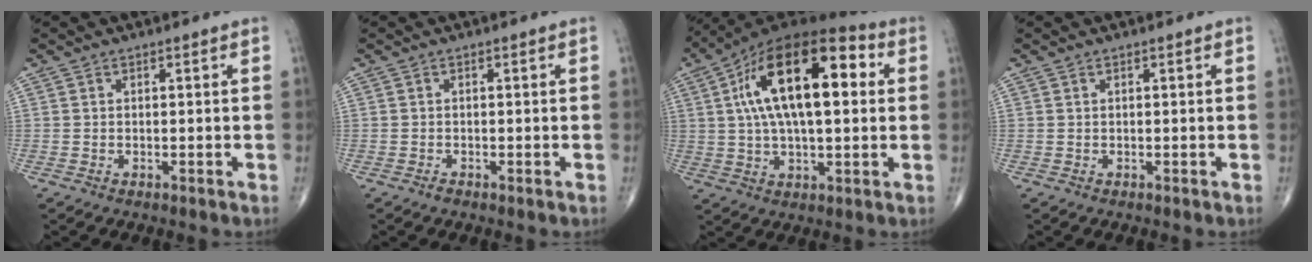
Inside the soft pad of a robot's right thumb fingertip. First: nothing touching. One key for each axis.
{"total": 0.6, "fx": -0.4, "fy": 0.2, "fz": 0.3, "tx": -0.004, "ty": 0.000, "tz": -0.010}
{"total": 22.3, "fx": 4.9, "fy": 10.1, "fz": 19.3, "tx": -0.325, "ty": 0.021, "tz": 0.070}
{"total": 0.0}